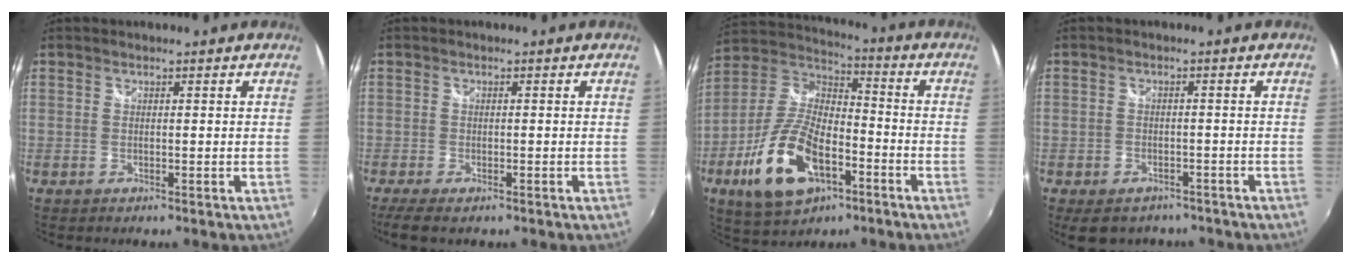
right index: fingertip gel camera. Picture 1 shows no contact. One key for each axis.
{"total": 5.4, "fx": -3.9, "fy": 1.8, "fz": 3.3, "tx": -0.078, "ty": -0.023, "tz": -0.067}
{"total": 18.9, "fx": -7.8, "fy": 9.6, "fz": 14.3, "tx": -0.305, "ty": -0.017, "tz": -0.135}
{"total": 7.8, "fx": -5.8, "fy": 4.4, "fz": 2.9, "tx": -0.065, "ty": -0.006, "tz": -0.075}